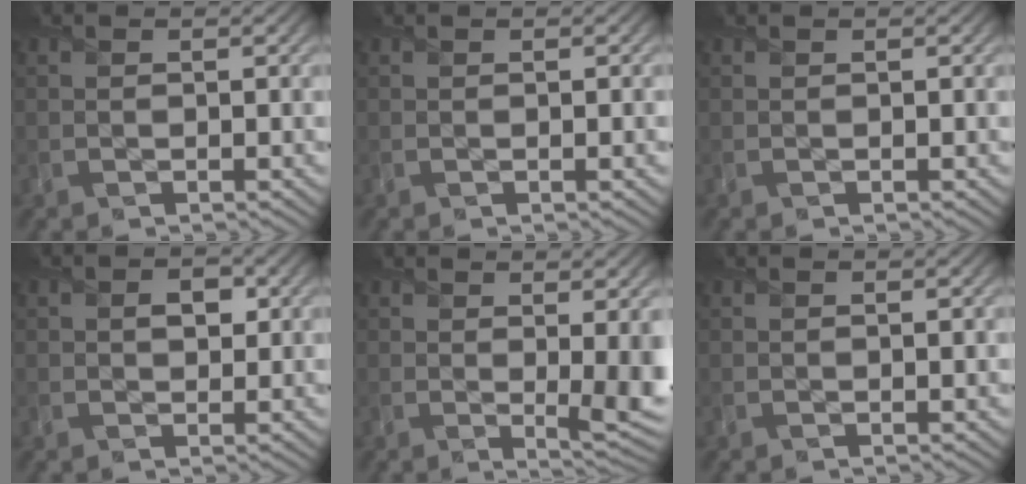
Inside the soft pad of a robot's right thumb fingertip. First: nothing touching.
{"total": 0.6, "force": [0.0, 0.1, 0.6], "torque": [-0.006, 0.000, 0.001]}
{"total": 0.0}
{"total": 2.3, "force": [0.6, 1.7, 1.4], "torque": [-0.023, -0.004, 0.008]}
{"total": 5.5, "force": [0.5, 1.5, 5.3], "torque": [-0.072, -0.011, 0.014]}
{"total": 0.0}